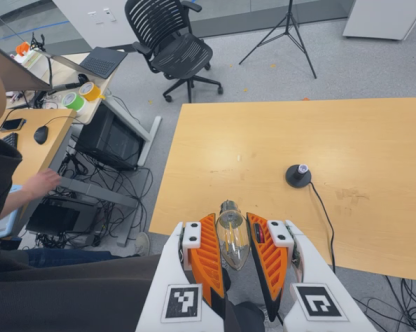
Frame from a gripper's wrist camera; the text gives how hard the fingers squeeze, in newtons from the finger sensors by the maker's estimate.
{"total": 9.4, "left": 8.7, "right": 10.1}